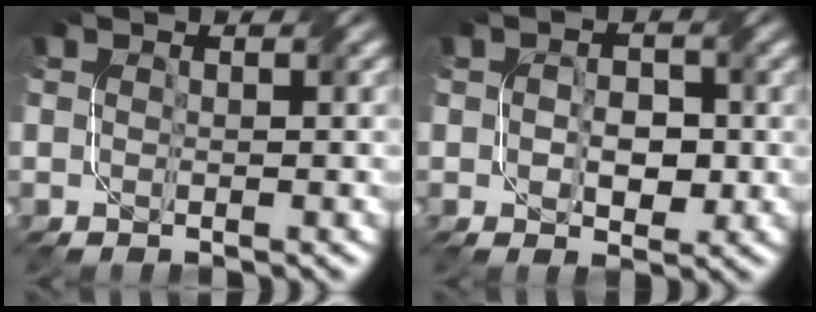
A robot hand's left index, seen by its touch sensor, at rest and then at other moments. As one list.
[{"total": 3.4, "force": [-0.5, 2.2, 2.5], "torque": [-0.037, 0.001, -0.008]}]